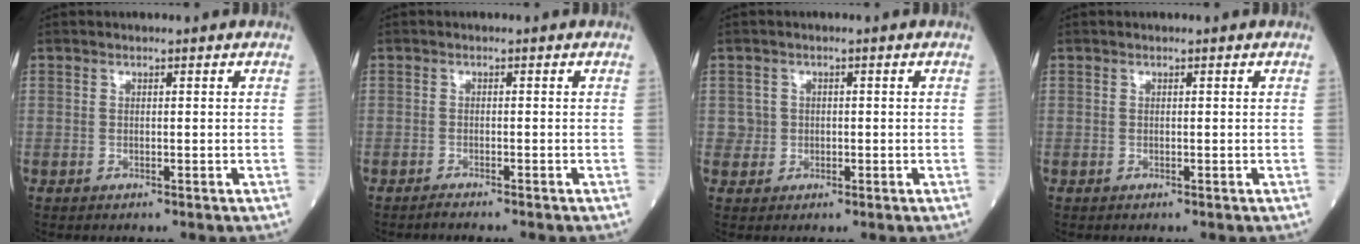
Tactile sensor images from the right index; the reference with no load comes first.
{"total": 1.8, "force": [-1.6, -0.3, 0.8], "torque": [-0.010, 0.002, -0.020]}
{"total": 1.8, "force": [0.0, 1.8, -0.1], "torque": [0.008, 0.007, 0.002]}
{"total": 0.0}